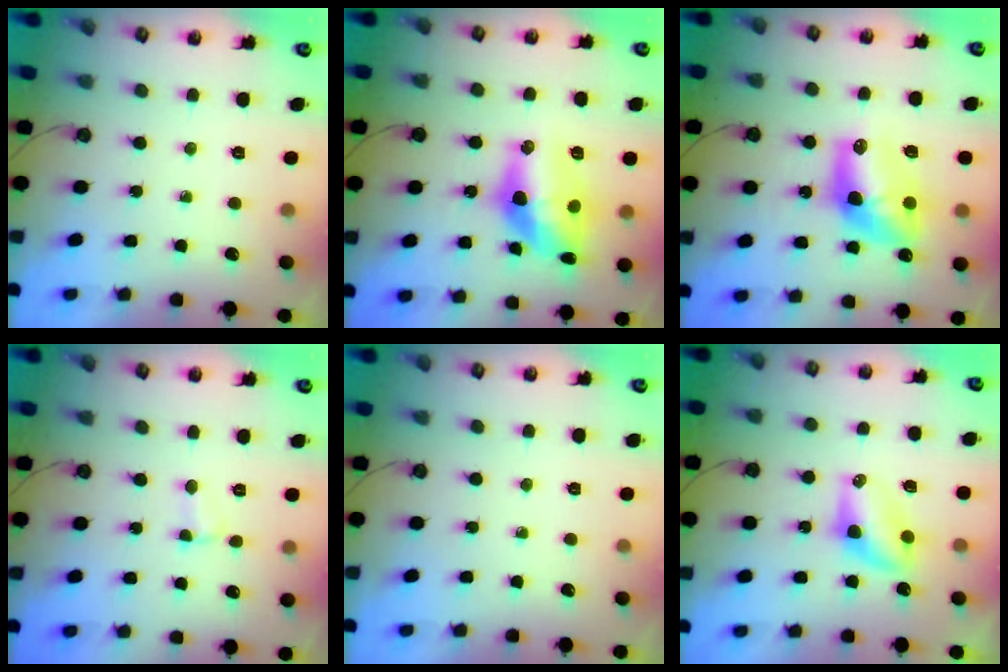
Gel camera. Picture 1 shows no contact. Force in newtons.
{"total": 15.5, "press": 15.2, "slide": 2.8}
{"total": 12.6, "press": 12.6, "slide": 0.9}
{"total": 2.8, "press": 2.8, "slide": 0.3}
{"total": 0.0}
{"total": 6.8, "press": 6.8, "slide": 0.5}